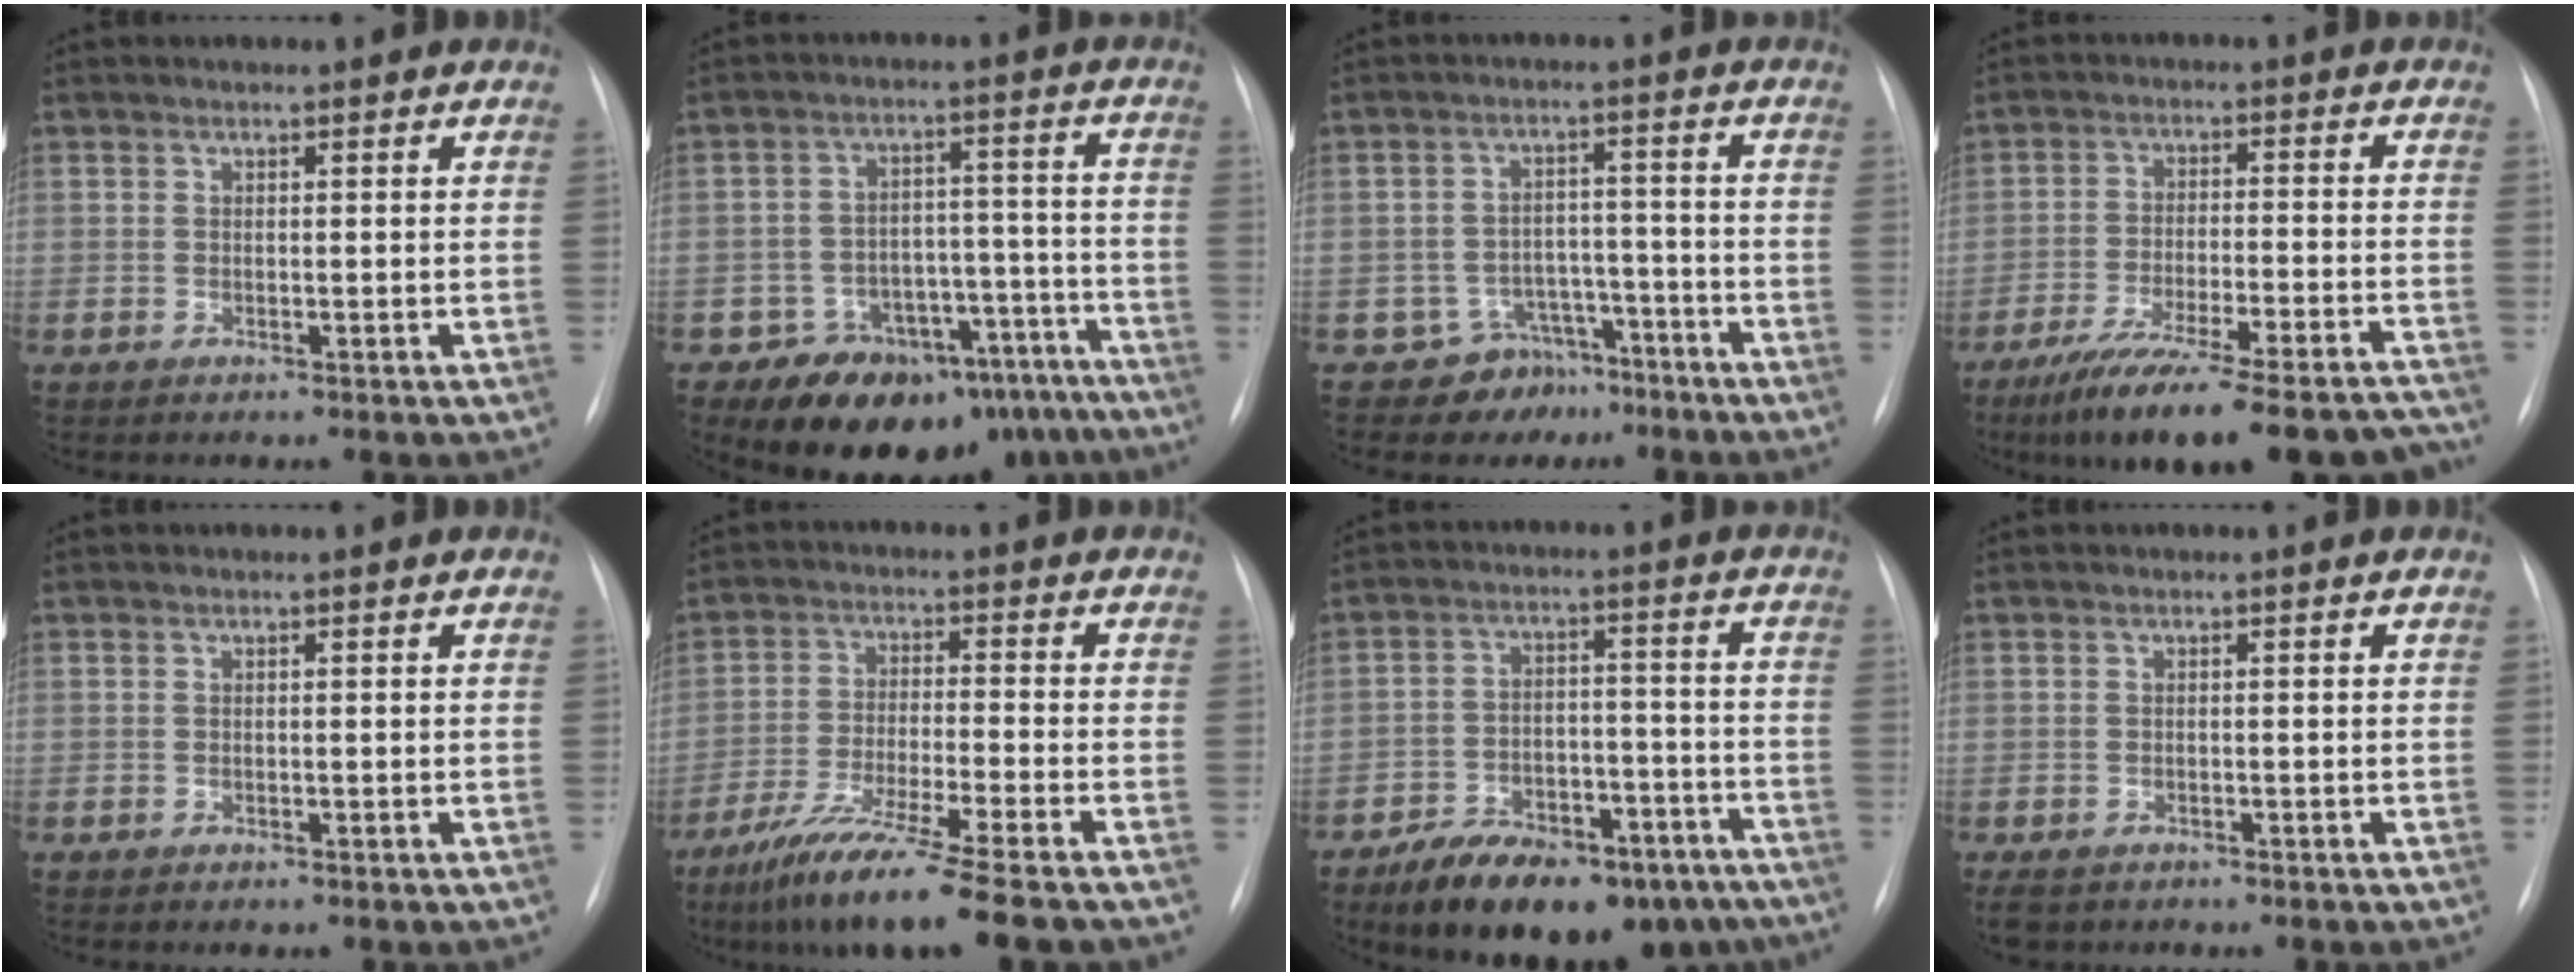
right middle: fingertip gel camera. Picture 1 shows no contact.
{"total": 16.1, "force": [-13.2, 8.1, 4.2], "torque": [-0.029, 0.062, -0.175]}
{"total": 6.9, "force": [-5.0, 4.7, -0.2], "torque": [0.021, 0.042, -0.073]}
{"total": 21.7, "force": [-18.4, 3.2, 11.0], "torque": [-0.121, -0.008, -0.266]}
{"total": 0.0}
{"total": 13.0, "force": [-9.6, -0.4, 8.7], "torque": [-0.153, -0.043, -0.162]}
{"total": 18.2, "force": [-13.7, 7.7, 9.2], "torque": [-0.112, 0.030, -0.202]}
{"total": 4.1, "force": [-3.0, 2.5, 1.3], "torque": [-0.021, -0.004, -0.042]}